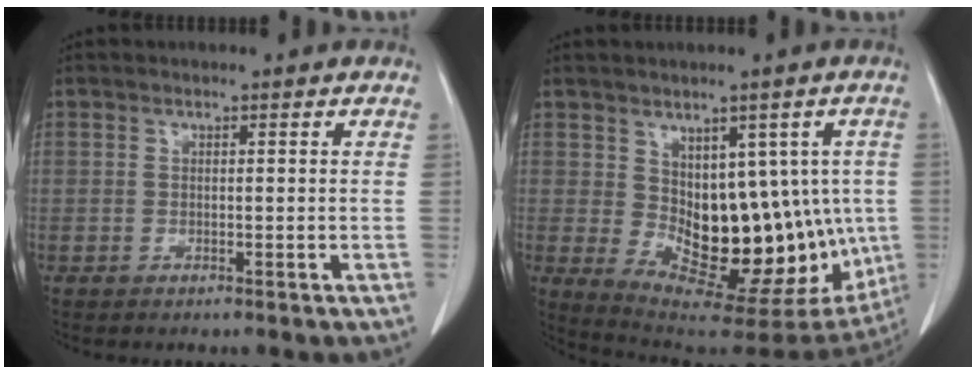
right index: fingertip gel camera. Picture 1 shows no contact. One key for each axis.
{"total": 17.8, "fx": -0.7, "fy": 9.1, "fz": 15.2, "tx": -0.187, "ty": 0.002, "tz": 0.020}